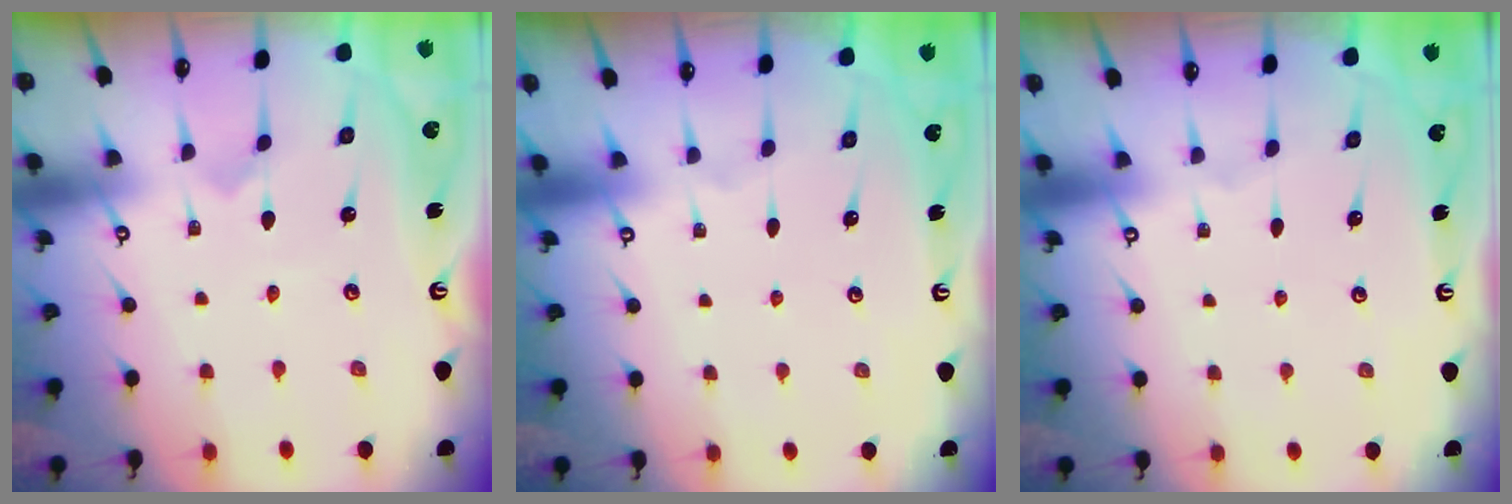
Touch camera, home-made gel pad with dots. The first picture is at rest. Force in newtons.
{"total": 0.0}
{"total": 0.0}